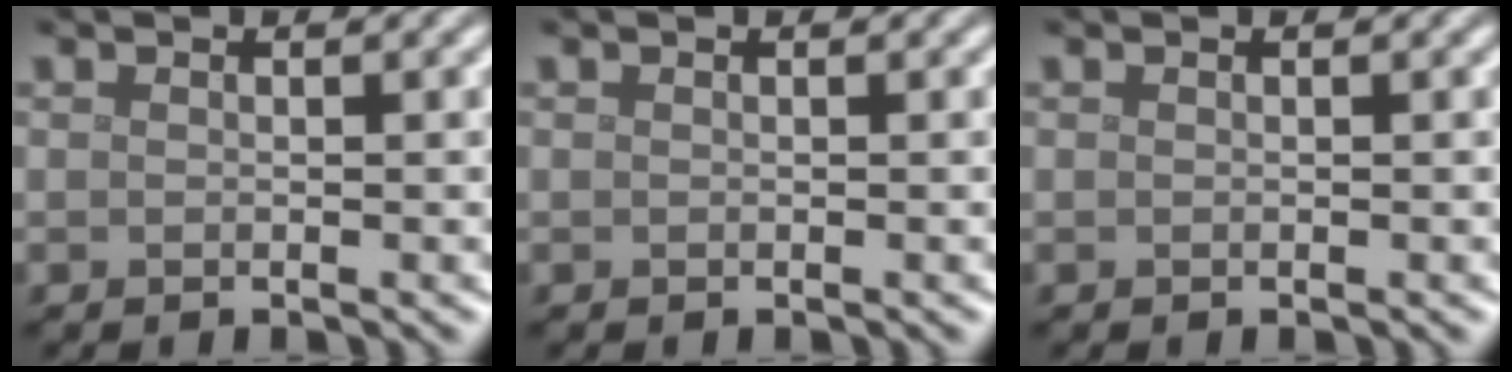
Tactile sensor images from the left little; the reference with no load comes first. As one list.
[{"total": 0.0}, {"total": 0.0}]